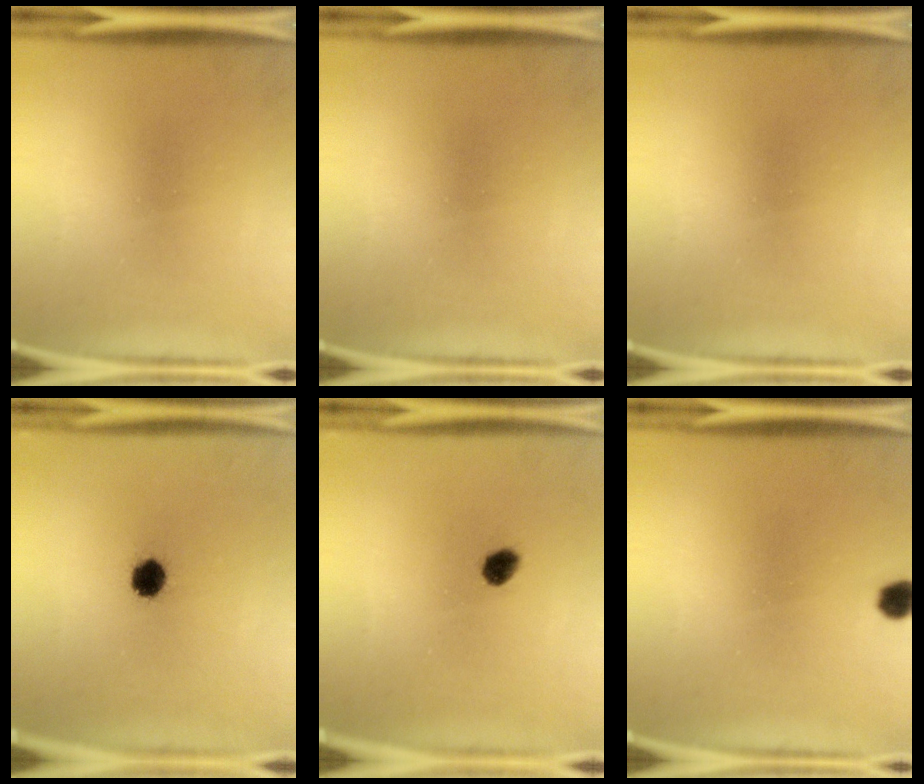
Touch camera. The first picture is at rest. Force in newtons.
{"total": 0.0}
{"total": 0.0}
{"total": 5.8}
{"total": 2.2}
{"total": 2.6}